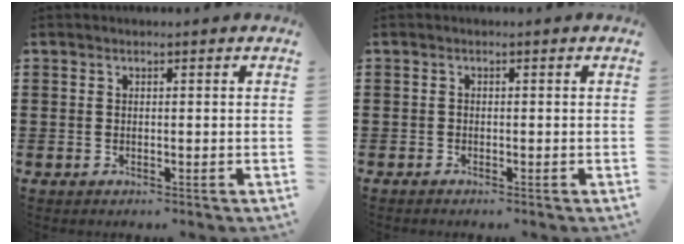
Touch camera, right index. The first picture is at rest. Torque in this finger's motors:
{"motor_torque": [-1.07, 1.07, 0.00, -0.01]}